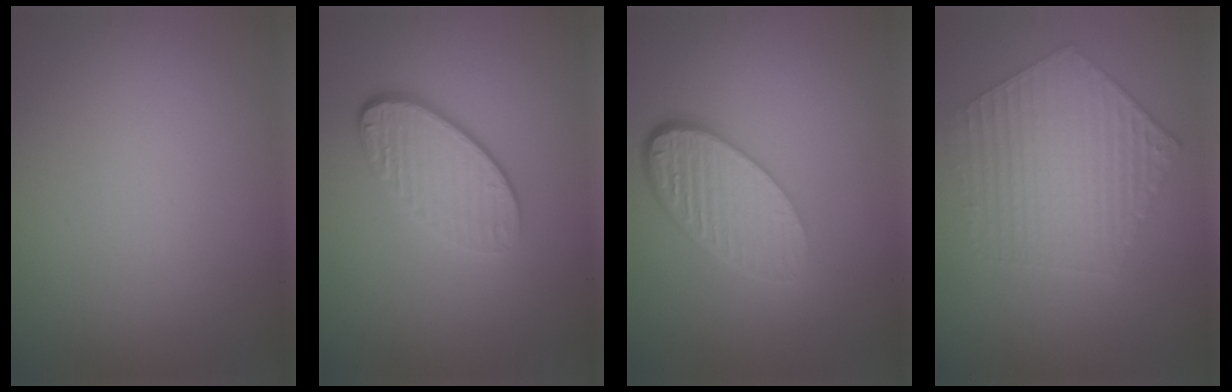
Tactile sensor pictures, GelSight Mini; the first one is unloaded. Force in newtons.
{"total": 4.5, "press": 3.2, "slide": 3.1}
{"total": 5.3, "press": 3.8, "slide": 3.7}
{"total": 5.4, "press": 4.5, "slide": 2.9}